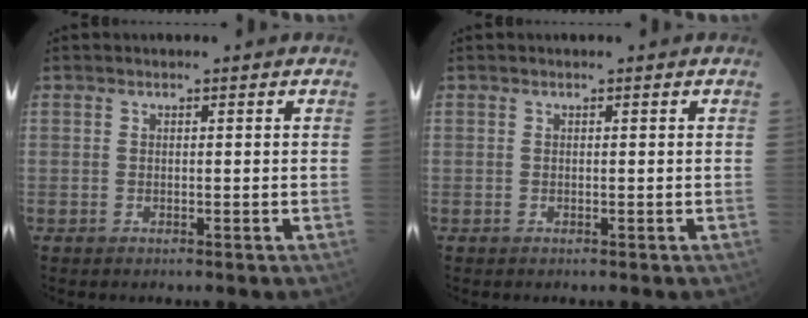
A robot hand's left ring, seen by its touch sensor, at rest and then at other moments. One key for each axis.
{"total": 0.0}